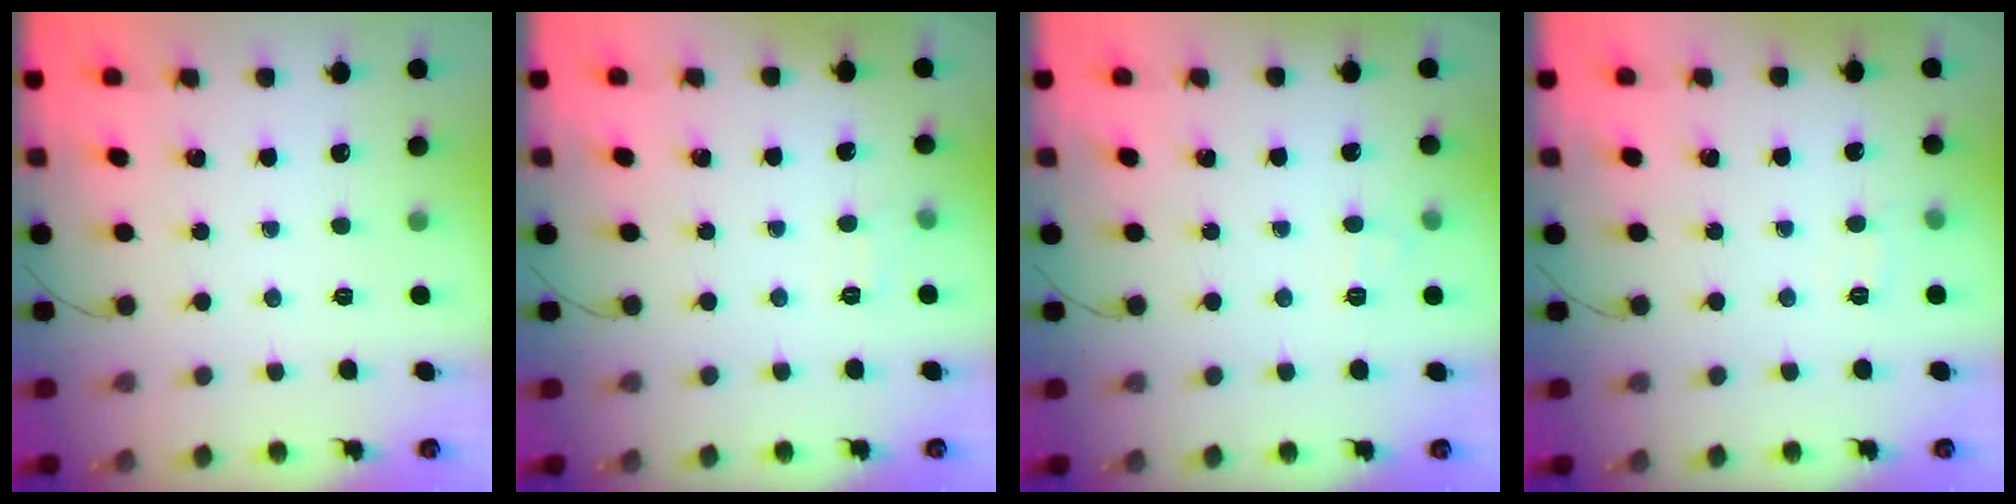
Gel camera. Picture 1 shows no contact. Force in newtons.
{"total": 2.7, "press": 2.2, "slide": 1.6}
{"total": 5.8, "press": 5.6, "slide": 1.6}
{"total": 5.6, "press": 5.5, "slide": 1.4}